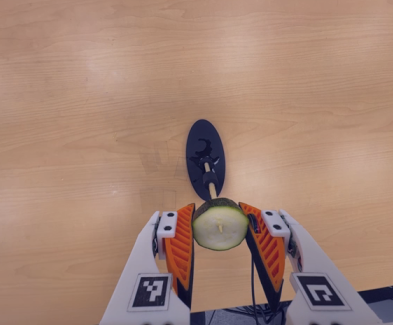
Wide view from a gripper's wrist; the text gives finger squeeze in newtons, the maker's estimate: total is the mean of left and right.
{"total": 10.2, "left": 9.9, "right": 10.6}